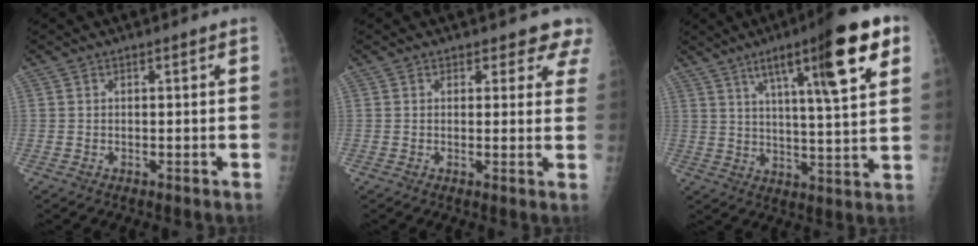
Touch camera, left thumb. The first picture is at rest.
{"total": 4.9, "force": [4.2, 2.4, 0.4], "torque": [0.039, -0.020, 0.027]}
{"total": 18.3, "force": [8.7, 2.9, 15.9], "torque": [-0.224, -0.024, 0.128]}